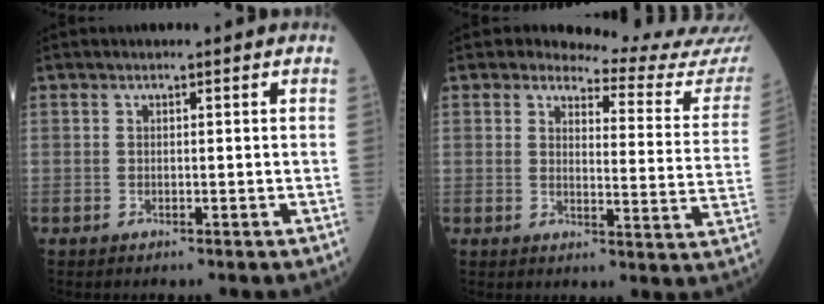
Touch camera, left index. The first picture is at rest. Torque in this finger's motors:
{"motor_torque": [1.14, -1.01, 0.08, -0.02]}